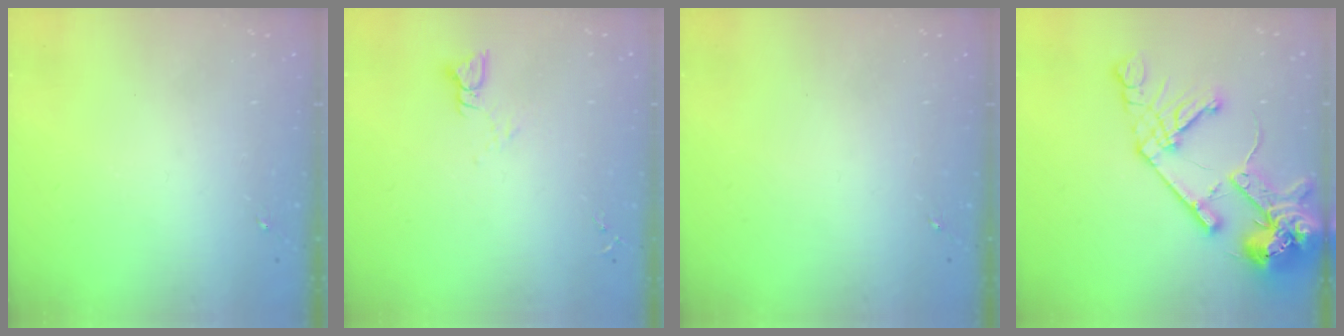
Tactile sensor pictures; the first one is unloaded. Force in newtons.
{"total": 3.5, "press": 3.5, "slide": 0.2}
{"total": 0.0}
{"total": 20.4, "press": 20.2, "slide": 2.9}